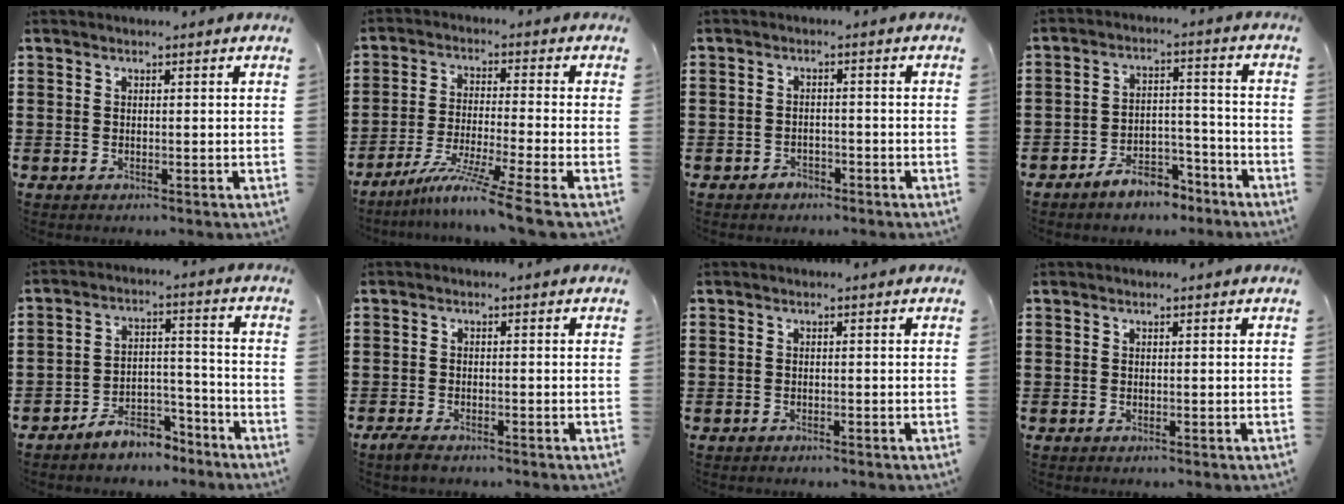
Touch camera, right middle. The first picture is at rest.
{"total": 8.4, "force": [-6.6, -0.9, 5.2], "torque": [-0.102, -0.015, -0.131]}
{"total": 1.8, "force": [-1.5, 0.9, 0.0], "torque": [-0.007, 0.003, -0.036]}
{"total": 6.1, "force": [-5.4, 2.1, 1.8], "torque": [-0.024, 0.021, -0.103]}
{"total": 6.3, "force": [-5.8, 2.2, 1.2], "torque": [-0.017, 0.022, -0.114]}
{"total": 1.7, "force": [-1.4, 0.4, 0.9], "torque": [-0.032, -0.006, -0.032]}
{"total": 0.8, "force": [-0.7, 0.3, 0.1], "torque": [-0.002, 0.002, -0.016]}
{"total": 0.0}